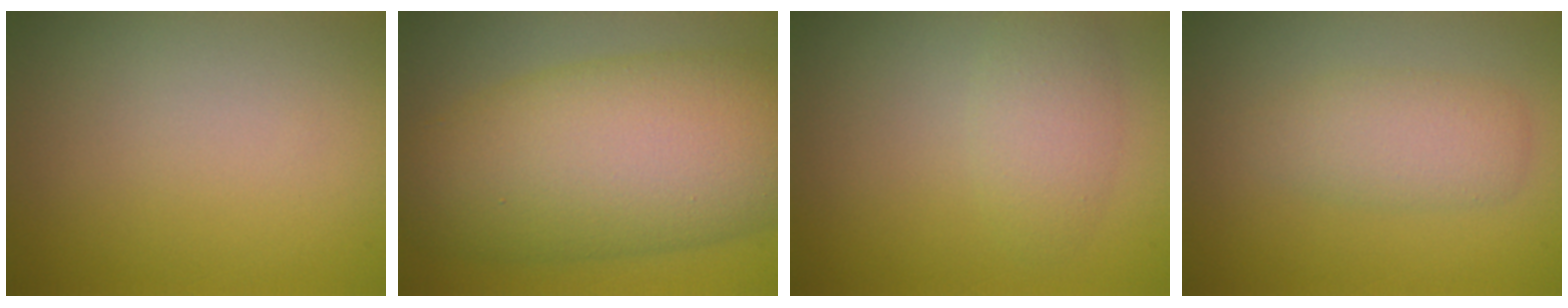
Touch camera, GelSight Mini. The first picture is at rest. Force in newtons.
{"total": 13.0, "press": 13.0, "slide": 0.1}
{"total": 2.5, "press": 2.5, "slide": 0.1}
{"total": 3.0, "press": 3.0, "slide": 0.1}